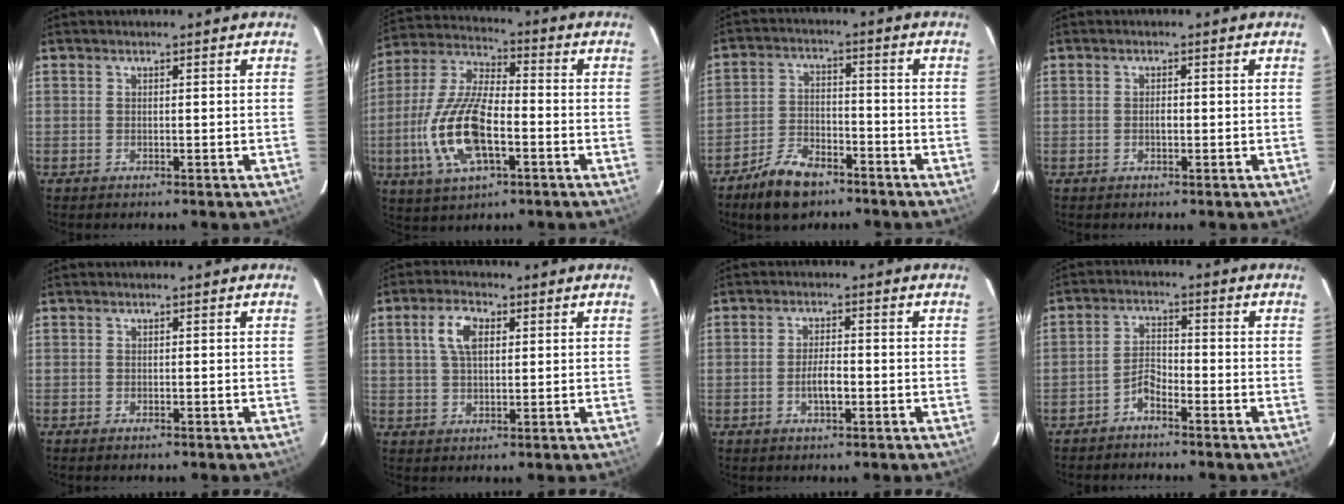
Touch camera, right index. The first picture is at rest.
{"total": 16.6, "force": [-4.7, 6.8, 14.4], "torque": [-0.312, -0.005, -0.090]}
{"total": 9.3, "force": [-6.8, 4.3, 4.6], "torque": [-0.111, 0.006, -0.122]}
{"total": 1.2, "force": [-0.3, 0.7, 0.9], "torque": [-0.015, 0.001, -0.005]}
{"total": 0.6, "force": [-0.5, 0.3, 0.2], "torque": [-0.007, -0.003, -0.010]}
{"total": 5.9, "force": [1.8, 3.2, 4.6], "torque": [-0.087, 0.014, 0.035]}
{"total": 3.7, "force": [-1.2, 1.3, 3.3], "torque": [-0.062, -0.001, -0.019]}
{"total": 3.4, "force": [-2.8, 1.3, 1.6], "torque": [-0.042, 0.014, -0.056]}